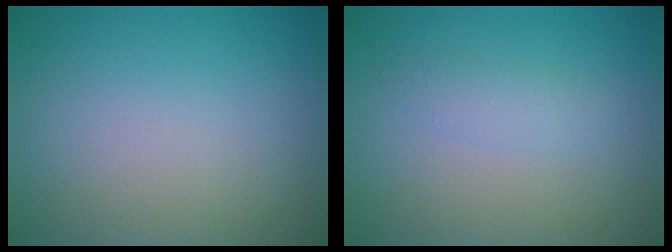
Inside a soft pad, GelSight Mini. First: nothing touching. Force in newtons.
{"total": 1.5, "press": 1.5, "slide": 0.1}